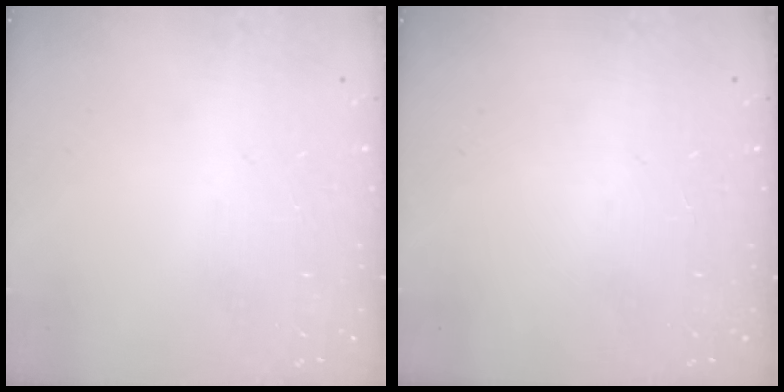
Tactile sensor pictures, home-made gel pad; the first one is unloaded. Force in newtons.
{"total": 0.0}